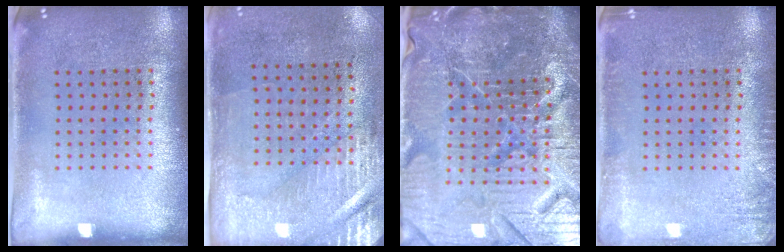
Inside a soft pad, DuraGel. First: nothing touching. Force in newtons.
{"total": 3.0, "press": 2.5, "slide": 1.6}
{"total": 7.1, "press": 6.3, "slide": 3.2}
{"total": 1.6, "press": 1.6, "slide": 0.2}